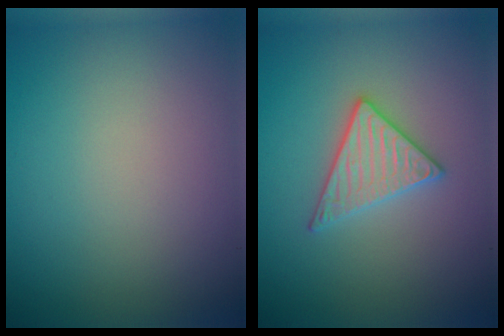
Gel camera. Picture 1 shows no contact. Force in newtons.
{"total": 2.9, "press": 2.9, "slide": 0.3}